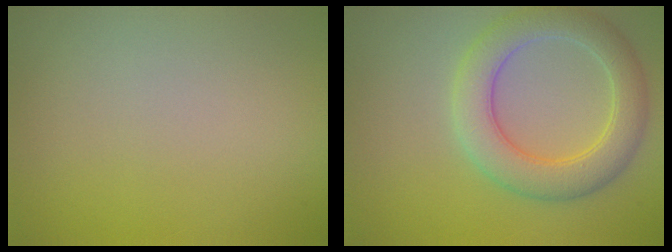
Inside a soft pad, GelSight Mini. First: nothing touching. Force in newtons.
{"total": 5.4, "press": 5.4, "slide": 0.3}